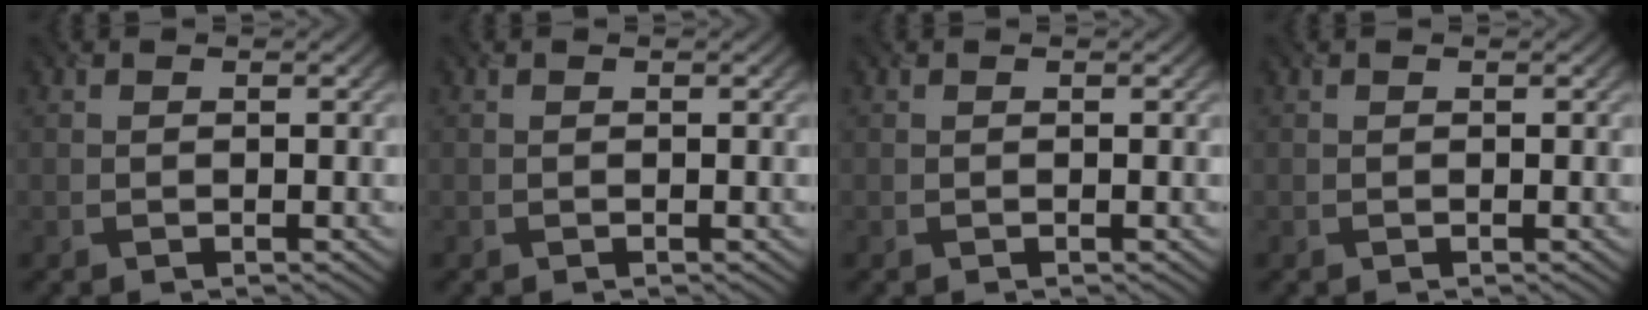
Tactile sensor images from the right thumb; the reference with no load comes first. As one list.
[{"total": 0.0}, {"total": 0.0}, {"total": 0.0}]